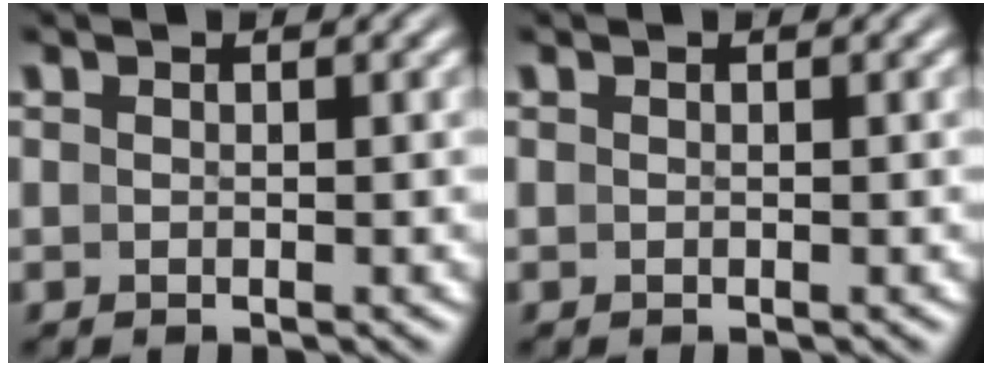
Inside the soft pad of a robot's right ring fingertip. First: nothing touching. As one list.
[{"total": 0.0}]